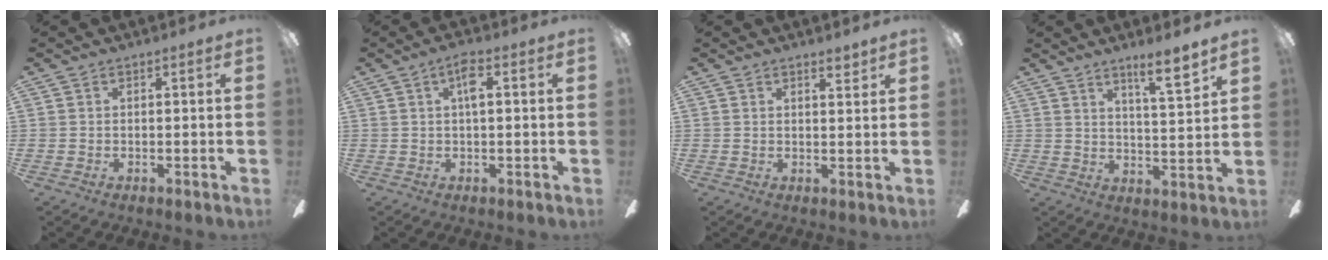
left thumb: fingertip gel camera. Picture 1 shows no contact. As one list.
[{"total": 4.4, "force": [1.4, 1.5, 3.9], "torque": [-0.072, 0.008, 0.020]}, {"total": 2.3, "force": [2.0, 0.6, 1.0], "torque": [-0.005, -0.009, 0.033]}, {"total": 7.7, "force": [6.0, 0.8, 4.9], "torque": [-0.069, -0.038, 0.095]}]